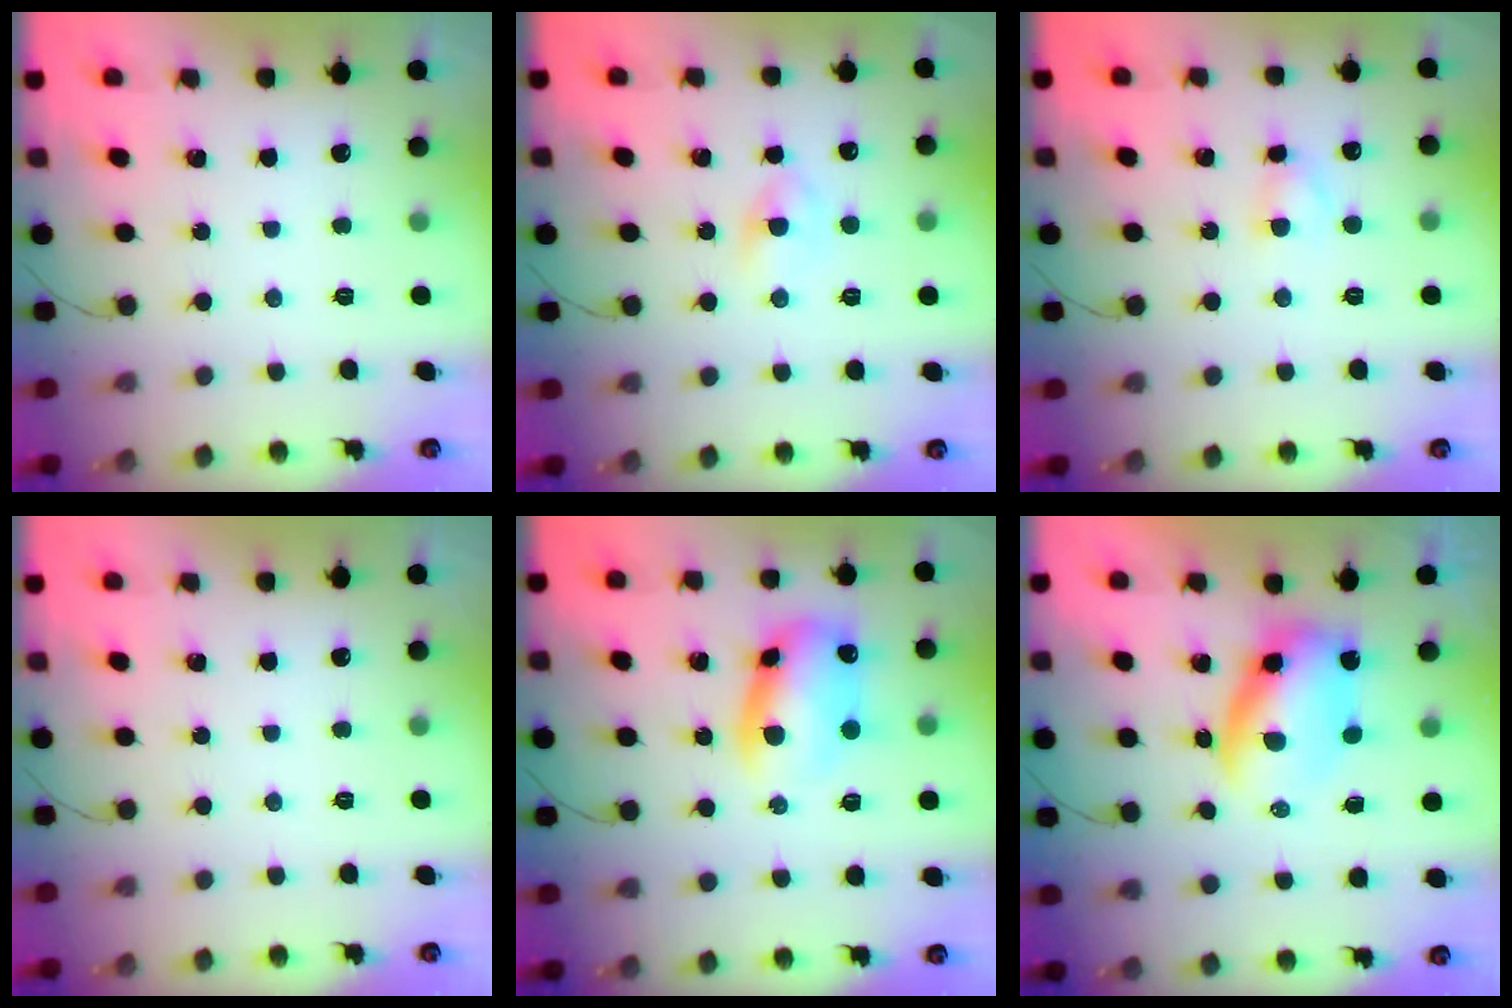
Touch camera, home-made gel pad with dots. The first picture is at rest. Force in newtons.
{"total": 3.1, "press": 2.8, "slide": 1.2}
{"total": 3.3, "press": 3.0, "slide": 1.3}
{"total": 0.0}
{"total": 10.0, "press": 9.9, "slide": 1.3}
{"total": 5.5, "press": 5.5, "slide": 0.7}